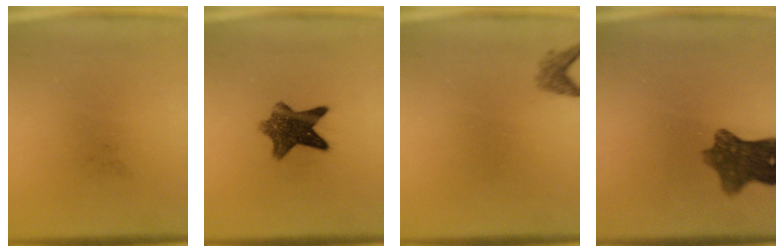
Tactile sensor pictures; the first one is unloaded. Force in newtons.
{"total": 8.7}
{"total": 1.4}
{"total": 8.1}